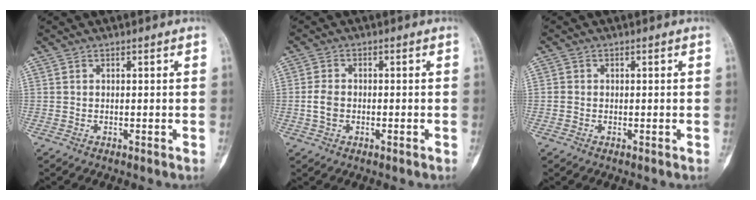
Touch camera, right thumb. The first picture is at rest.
{"total": 3.3, "force": [-0.7, 2.2, 2.3], "torque": [-0.047, 0.009, -0.016]}
{"total": 1.0, "force": [-0.1, 0.9, 0.2], "torque": [0.001, 0.004, -0.002]}